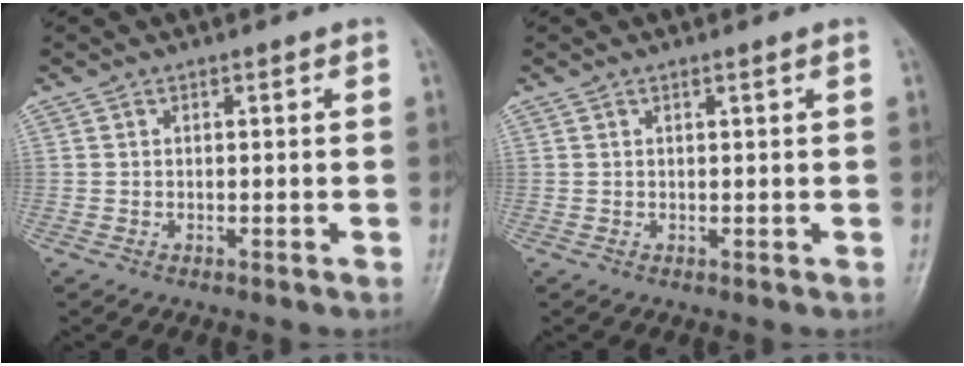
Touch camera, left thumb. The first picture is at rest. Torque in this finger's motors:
{"motor_torque": [-0.15, -0.03, 0.00, 0.00, 0.01]}